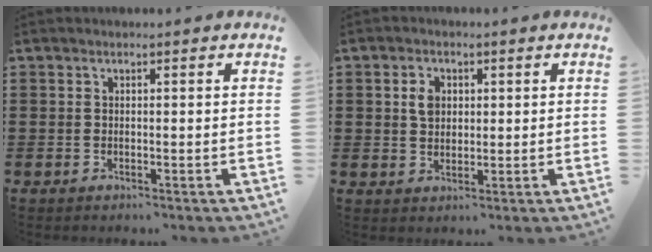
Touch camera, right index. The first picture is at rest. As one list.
[{"total": 3.4, "force": [0.8, 2.5, 2.2], "torque": [-0.051, 0.011, 0.013]}]